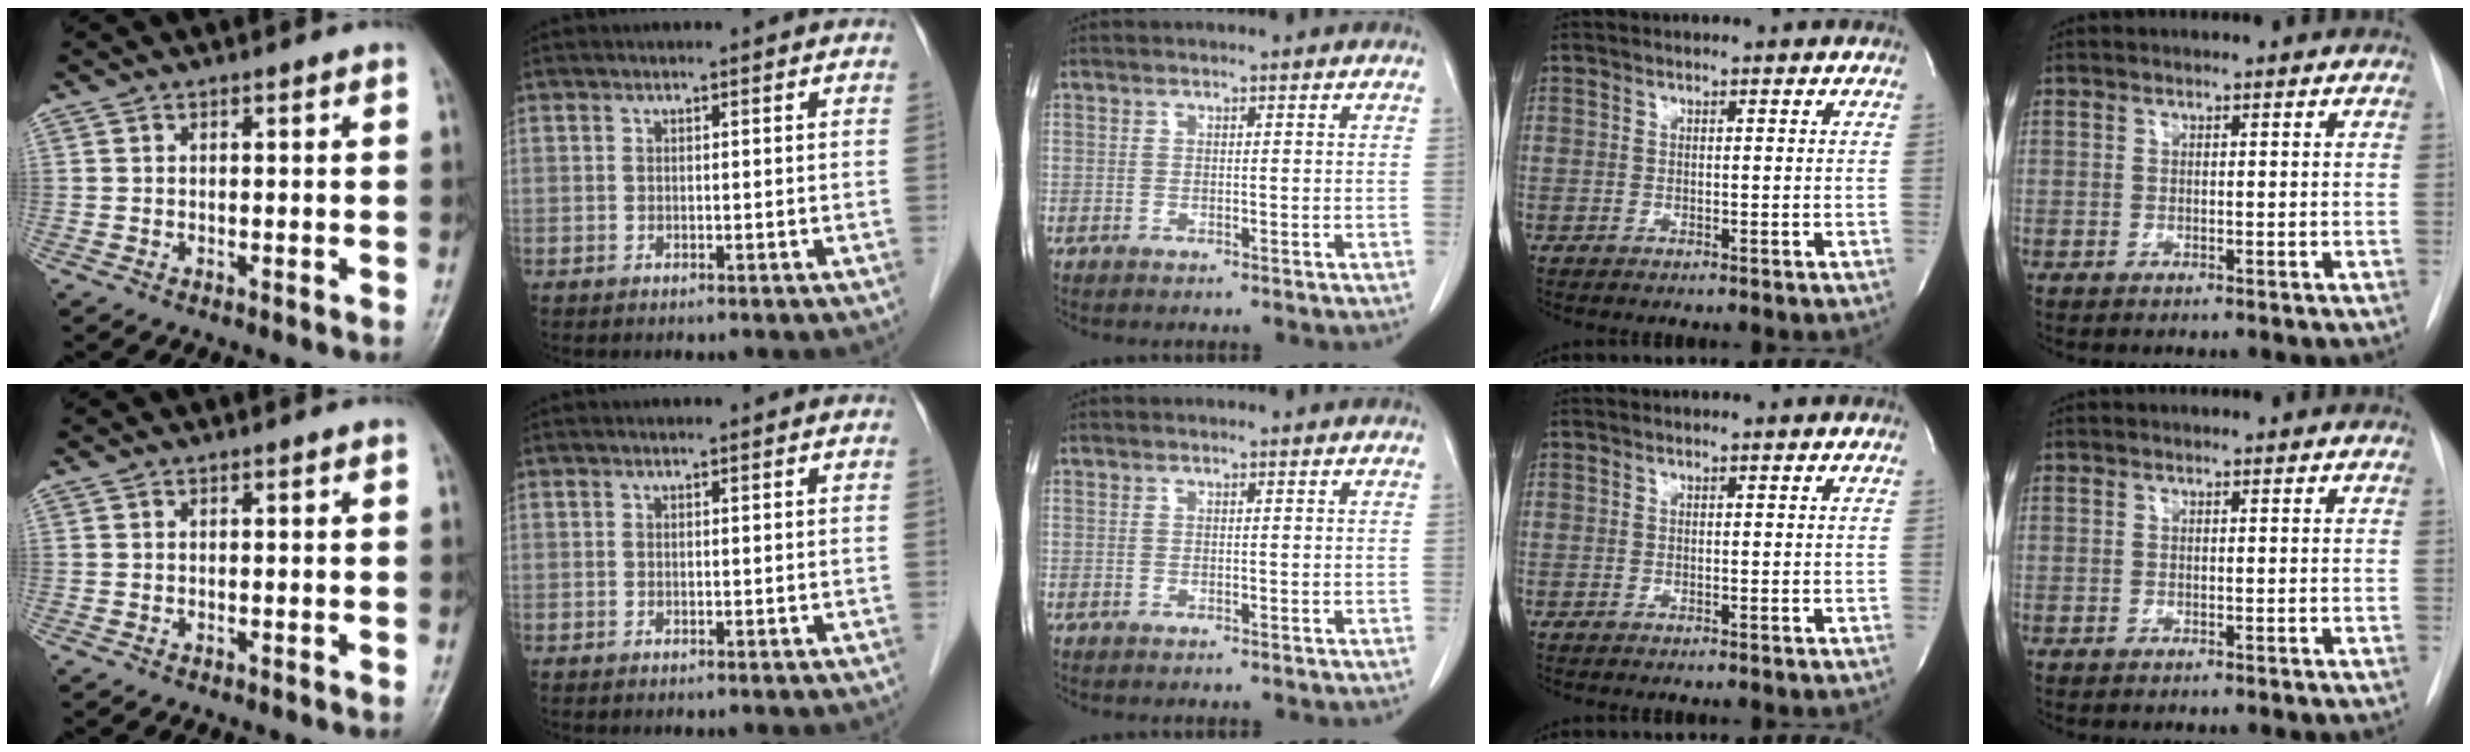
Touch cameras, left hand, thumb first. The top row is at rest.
{}